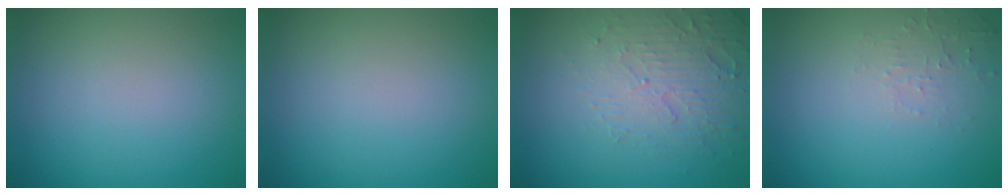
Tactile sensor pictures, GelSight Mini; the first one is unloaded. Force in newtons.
{"total": 0.0}
{"total": 5.0, "press": 3.3, "slide": 3.8}
{"total": 1.5, "press": 1.5, "slide": 0.3}